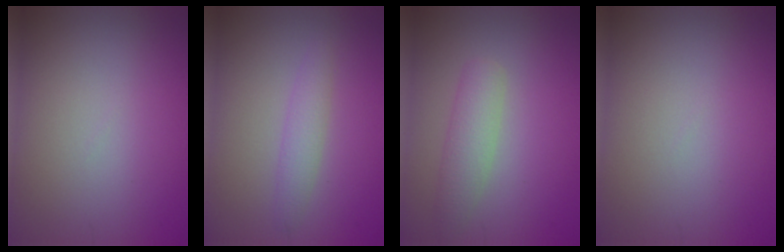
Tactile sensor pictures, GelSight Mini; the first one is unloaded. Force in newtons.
{"total": 1.8, "press": 1.8, "slide": 0.1}
{"total": 2.6, "press": 2.6, "slide": 0.2}
{"total": 0.0}